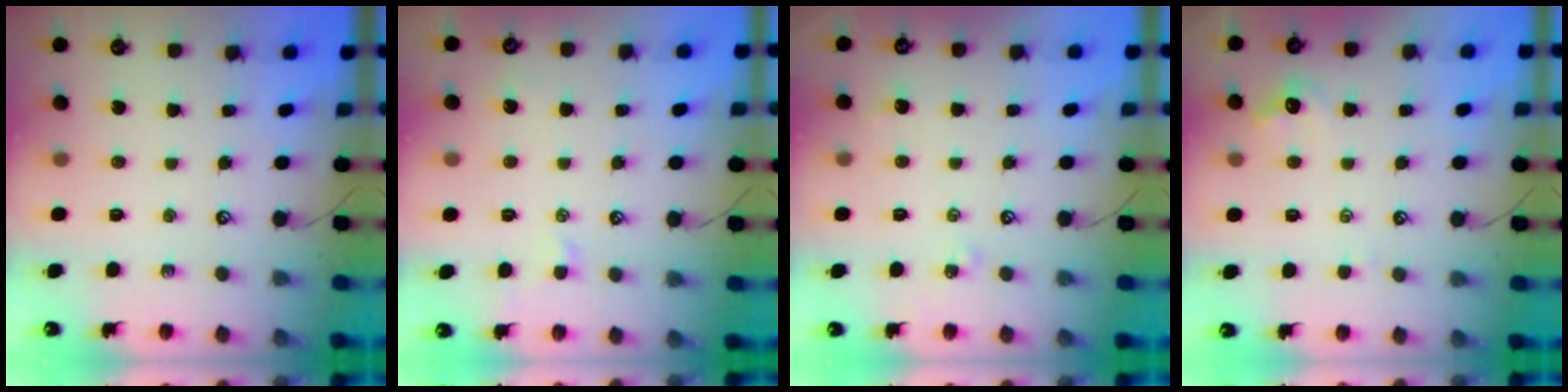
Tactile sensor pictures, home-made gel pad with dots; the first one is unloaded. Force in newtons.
{"total": 0.7, "press": 0.4, "slide": 0.5}
{"total": 3.0, "press": 2.9, "slide": 0.5}
{"total": 2.7, "press": 2.6, "slide": 0.7}